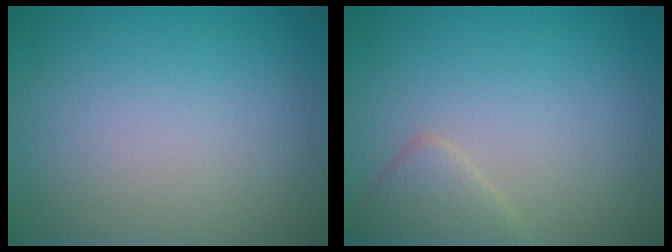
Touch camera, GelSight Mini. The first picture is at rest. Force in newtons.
{"total": 2.2, "press": 2.2, "slide": 0.2}